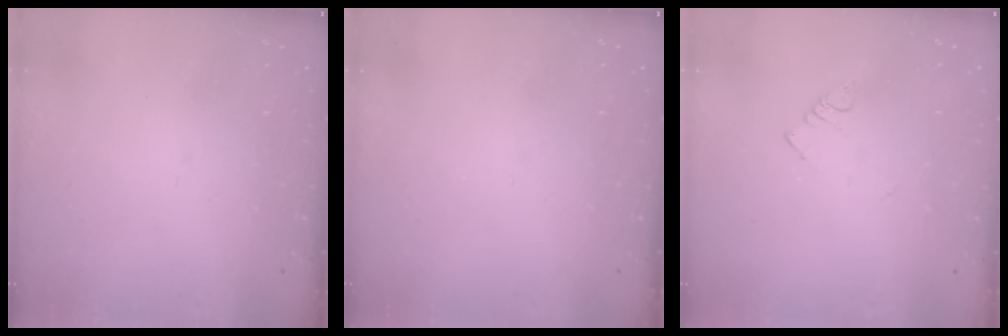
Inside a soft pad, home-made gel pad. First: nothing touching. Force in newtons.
{"total": 0.0}
{"total": 3.0, "press": 2.9, "slide": 0.4}